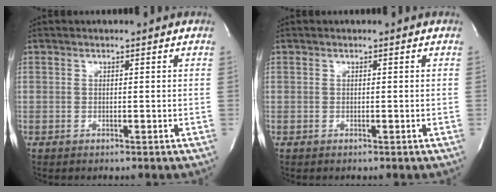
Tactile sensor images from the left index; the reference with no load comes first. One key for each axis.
{"total": 0.0}